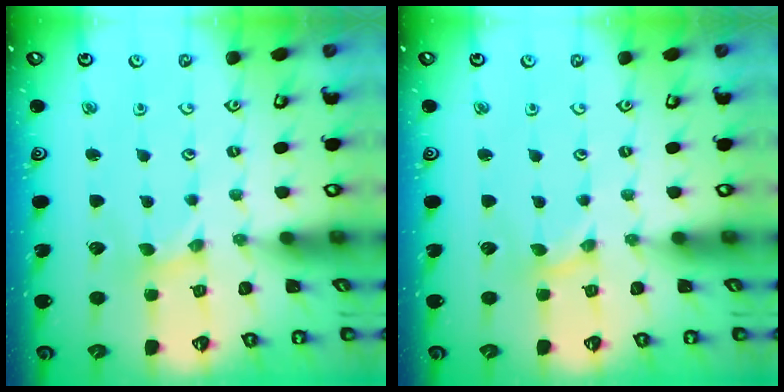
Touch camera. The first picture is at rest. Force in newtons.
{"total": 0.0}